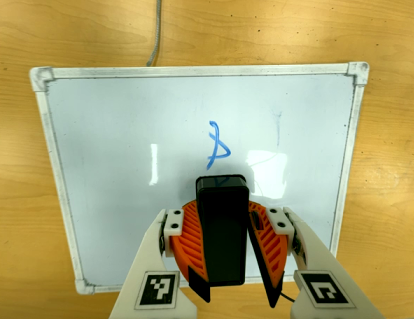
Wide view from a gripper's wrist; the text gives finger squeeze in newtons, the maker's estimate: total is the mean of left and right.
{"total": 9.9, "left": 10.1, "right": 9.7}